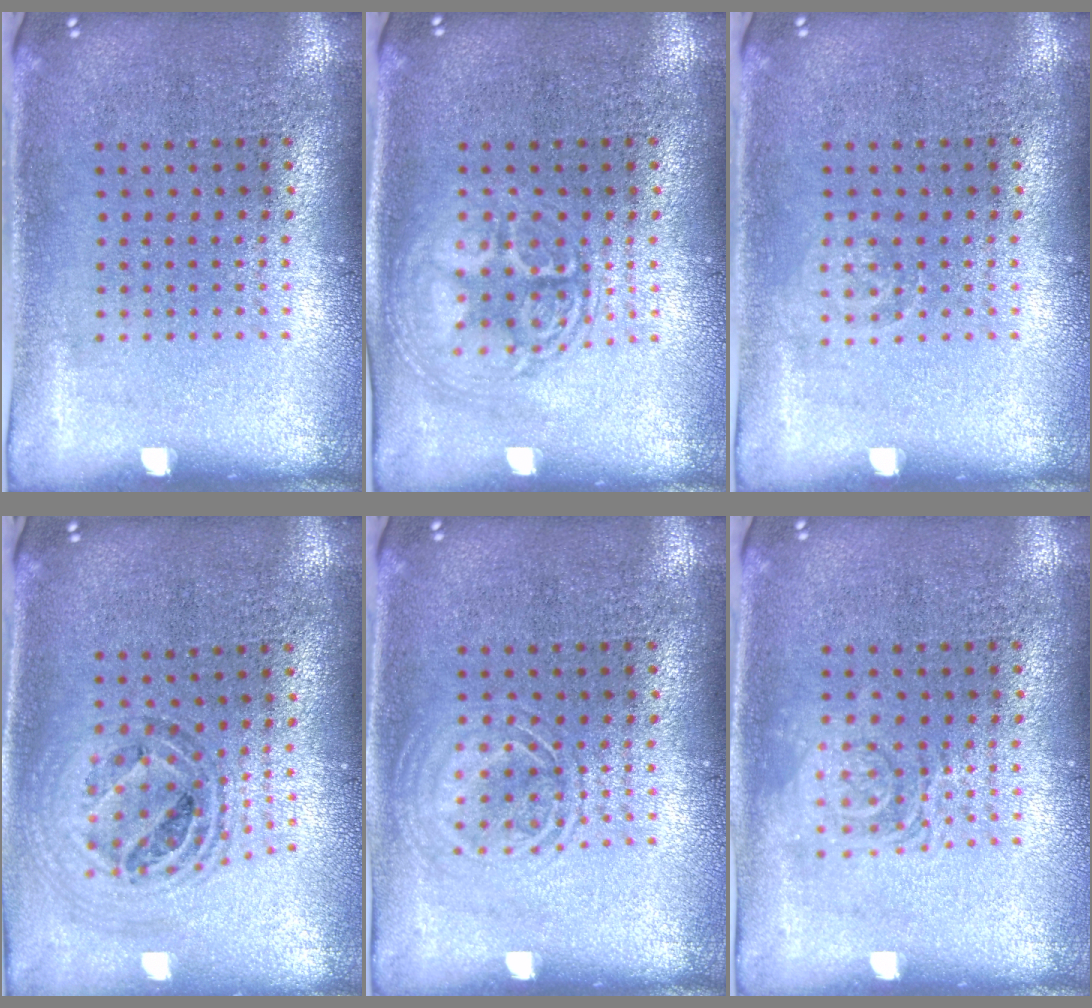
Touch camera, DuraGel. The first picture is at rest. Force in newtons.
{"total": 2.9, "press": 2.9, "slide": 0.4}
{"total": 0.7, "press": 0.7, "slide": 0.2}
{"total": 0.9, "press": 0.9, "slide": 0.2}
{"total": 2.0, "press": 1.9, "slide": 0.3}
{"total": 2.2, "press": 2.1, "slide": 0.4}